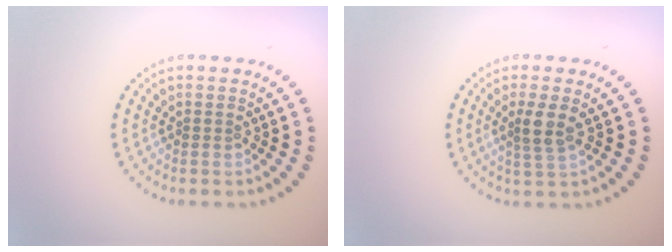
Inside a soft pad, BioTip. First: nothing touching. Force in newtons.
{"total": 2.3, "press": 1.9, "slide": 1.3}